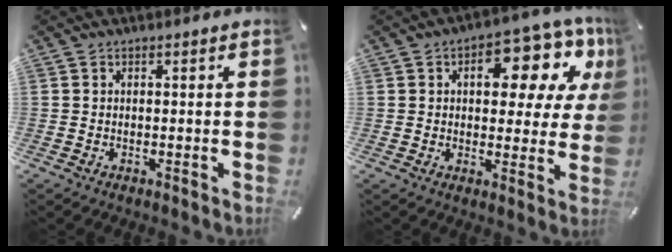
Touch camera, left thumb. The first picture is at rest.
{"total": 14.6, "force": [6.2, 7.3, 10.9], "torque": [-0.142, -0.032, 0.099]}